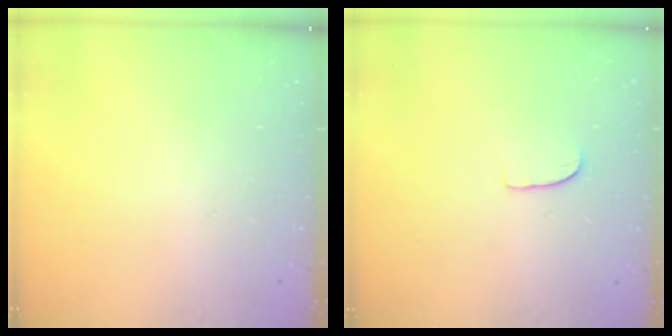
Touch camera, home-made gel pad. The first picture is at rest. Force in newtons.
{"total": 4.7, "press": 4.7, "slide": 0.3}